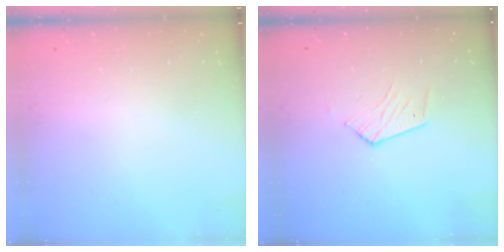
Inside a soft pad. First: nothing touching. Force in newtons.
{"total": 5.4, "press": 5.4, "slide": 0.3}